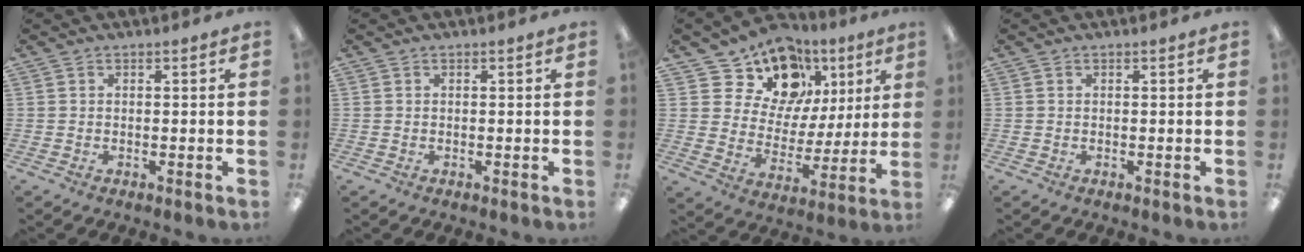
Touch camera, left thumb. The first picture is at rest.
{"total": 0.0}
{"total": 15.1, "force": [10.0, 10.3, 4.9], "torque": [-0.105, -0.055, 0.190]}
{"total": 0.0}